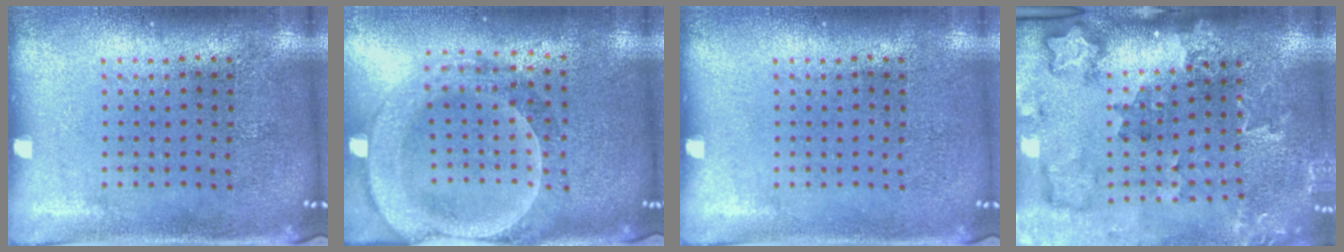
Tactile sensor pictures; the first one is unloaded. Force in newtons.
{"total": 2.6, "press": 2.3, "slide": 1.2}
{"total": 0.0}
{"total": 2.0, "press": 1.9, "slide": 0.4}